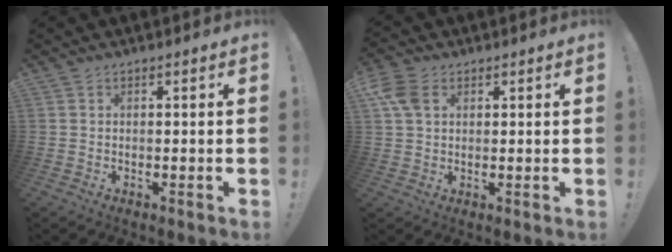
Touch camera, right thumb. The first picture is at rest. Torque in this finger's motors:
{"motor_torque": [0.91, 1.17, 0.19, 0.04, 0.02]}